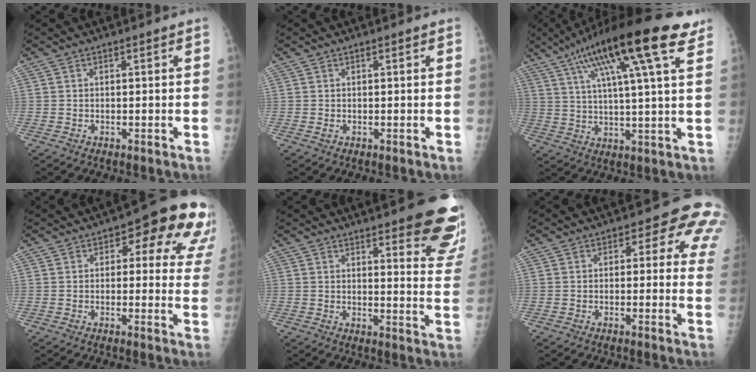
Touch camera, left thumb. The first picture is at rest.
{"total": 0.7, "force": [0.0, 0.4, 0.5], "torque": [-0.006, 0.002, 0.002]}
{"total": 21.0, "force": [11.4, 3.4, 17.3], "torque": [-0.281, -0.004, 0.177]}
{"total": 14.1, "force": [6.5, 7.1, 10.4], "torque": [-0.062, -0.016, 0.058]}
{"total": 15.8, "force": [11.0, 3.9, 10.7], "torque": [-0.096, -0.067, 0.119]}
{"total": 8.5, "force": [3.7, 4.7, 6.0], "torque": [-0.019, -0.011, 0.020]}